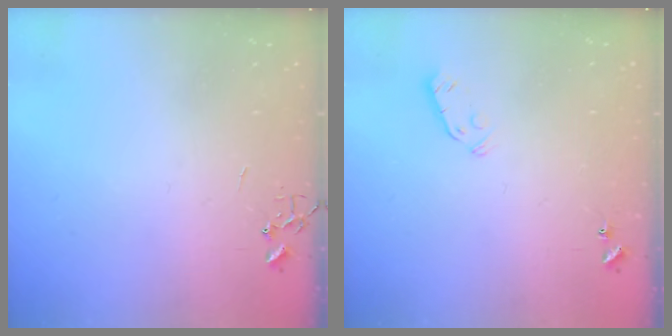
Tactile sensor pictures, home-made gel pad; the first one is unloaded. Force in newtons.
{"total": 3.3, "press": 3.1, "slide": 1.0}